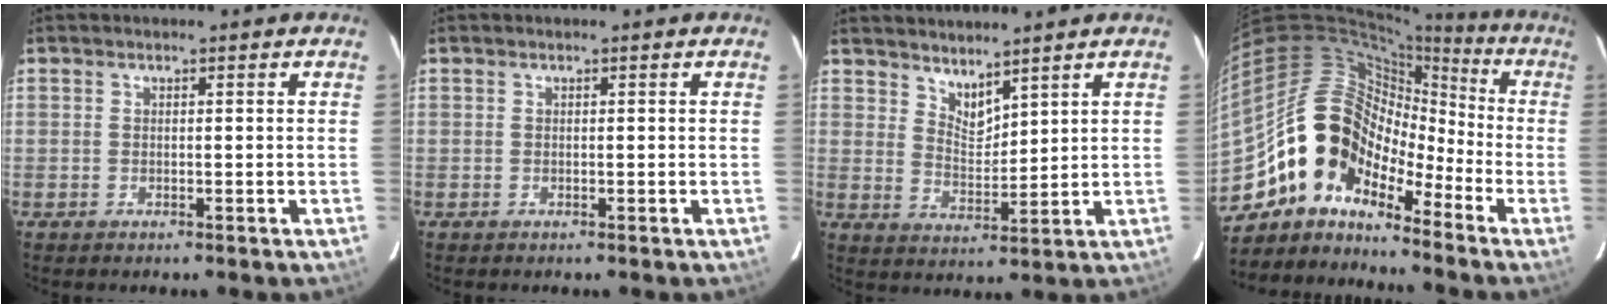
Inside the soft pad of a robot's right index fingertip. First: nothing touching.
{"total": 0.0}
{"total": 5.1, "force": [4.5, 1.5, 1.8], "torque": [-0.025, -0.006, 0.084]}
{"total": 13.1, "force": [-8.4, 8.1, 5.9], "torque": [-0.099, 0.028, -0.177]}